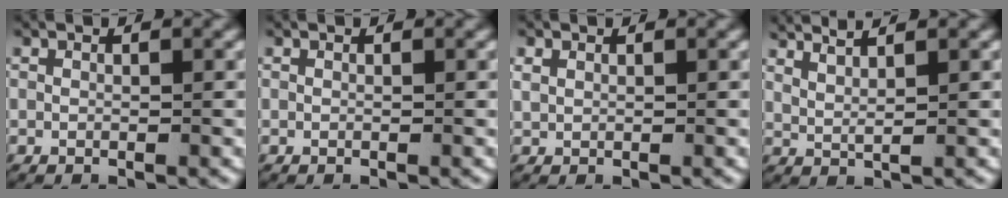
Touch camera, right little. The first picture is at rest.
{"total": 0.0}
{"total": 1.0, "force": [0.5, 0.7, 0.4], "torque": [-0.012, 0.000, 0.017]}
{"total": 3.5, "force": [2.9, 0.9, 1.8], "torque": [-0.039, -0.001, 0.053]}